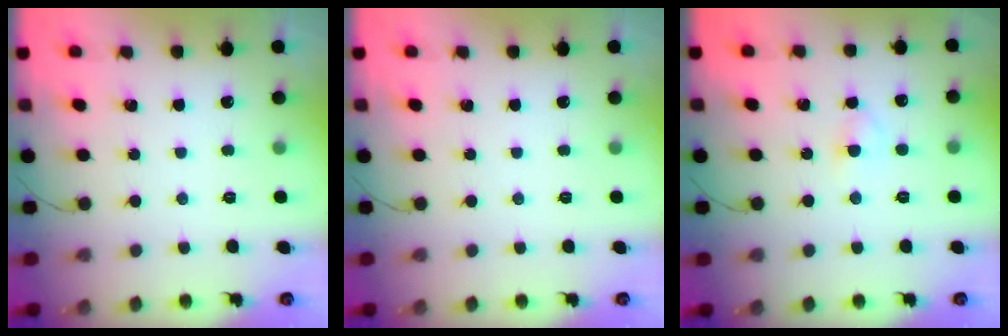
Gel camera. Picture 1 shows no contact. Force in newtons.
{"total": 0.0}
{"total": 2.8, "press": 2.5, "slide": 1.3}